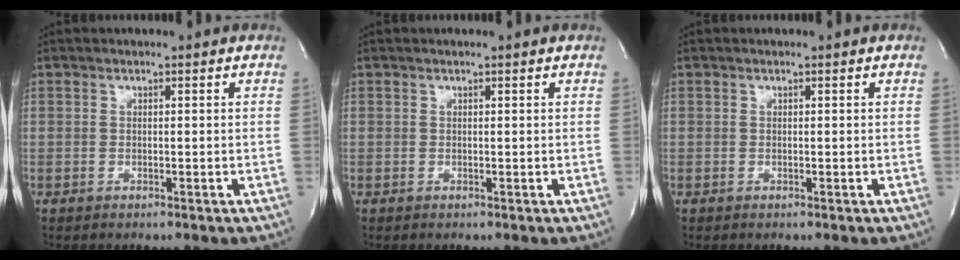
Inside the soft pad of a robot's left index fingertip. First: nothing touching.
{"total": 0.0}
{"total": 0.0}